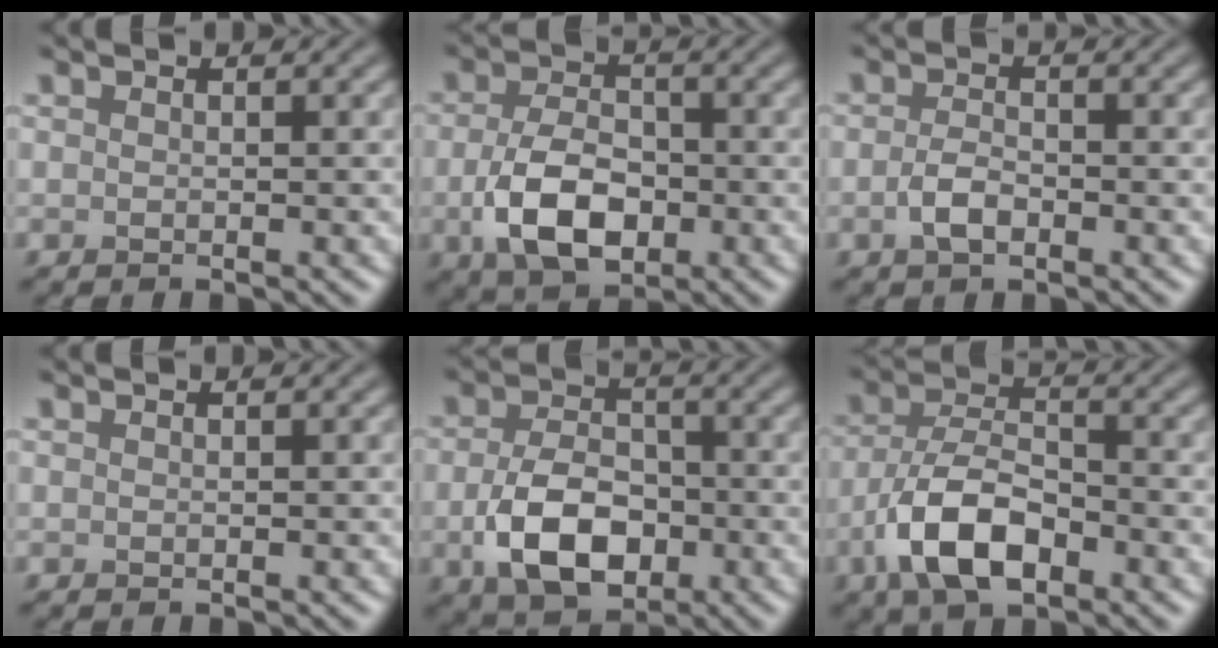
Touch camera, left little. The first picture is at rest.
{"total": 6.4, "force": [-1.8, 4.0, 4.7], "torque": [-0.105, -0.010, -0.033]}
{"total": 2.0, "force": [-0.9, 1.0, 1.5], "torque": [-0.034, 0.000, -0.021]}
{"total": 0.0}
{"total": 7.0, "force": [-2.0, 4.6, 4.9], "torque": [-0.105, -0.012, -0.034]}
{"total": 7.1, "force": [-3.5, 3.3, 5.2], "torque": [-0.100, -0.001, -0.076]}